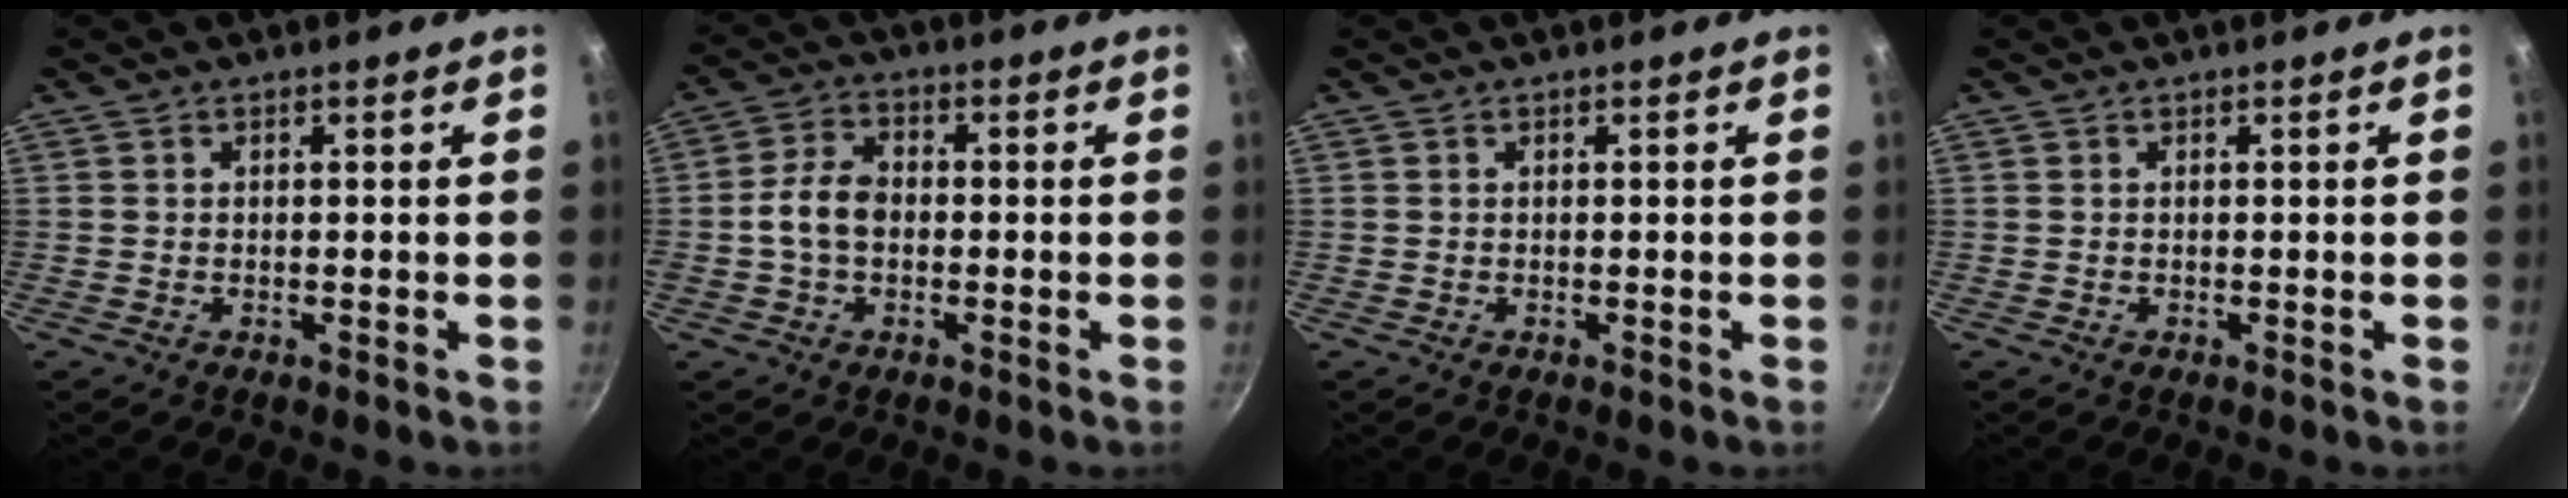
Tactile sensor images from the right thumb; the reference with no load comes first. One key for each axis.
{"total": 6.4, "fx": -0.9, "fy": 4.4, "fz": 4.6, "tx": -0.078, "ty": 0.027, "tz": -0.025}
{"total": 0.0}
{"total": 0.0}